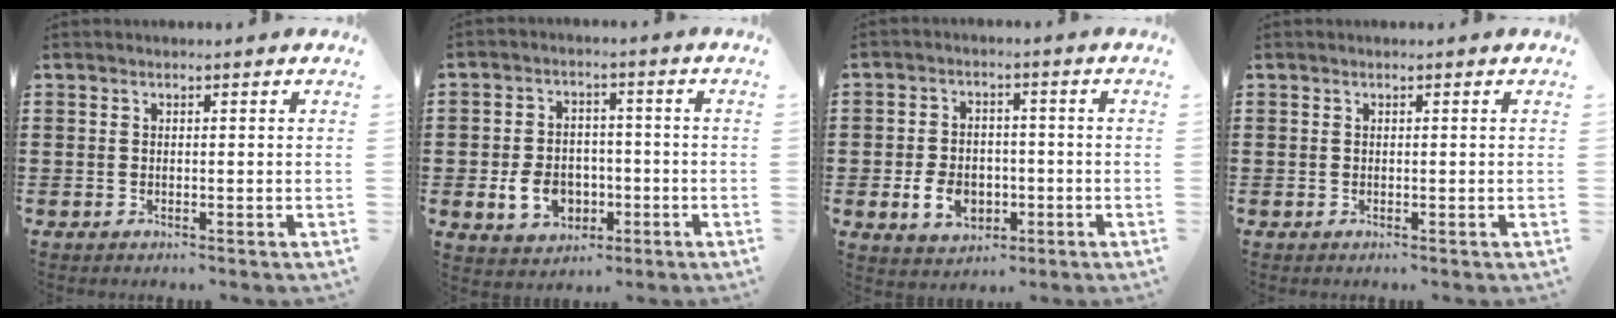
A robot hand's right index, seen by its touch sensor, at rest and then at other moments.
{"total": 6.9, "force": [-2.0, 5.2, 4.1], "torque": [-0.082, 0.006, -0.036]}
{"total": 6.0, "force": [-1.8, 4.3, 3.7], "torque": [-0.091, 0.002, -0.037]}
{"total": 0.0}